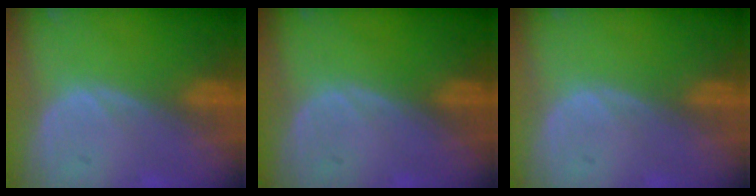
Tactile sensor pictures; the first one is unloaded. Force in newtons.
{"total": 0.0}
{"total": 0.0}